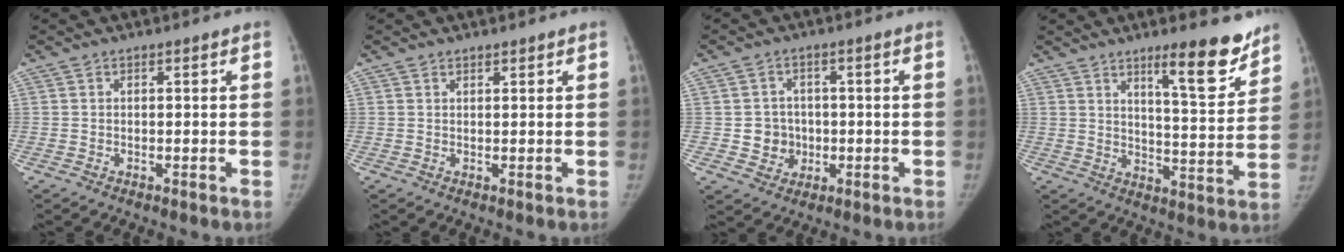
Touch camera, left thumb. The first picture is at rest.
{"total": 0.8, "force": [0.7, 0.2, 0.2], "torque": [-0.002, -0.006, 0.012]}
{"total": 5.3, "force": [-0.5, 5.0, 1.5], "torque": [0.003, 0.009, -0.002]}
{"total": 12.2, "force": [8.6, 2.4, 8.3], "torque": [-0.093, -0.067, 0.131]}